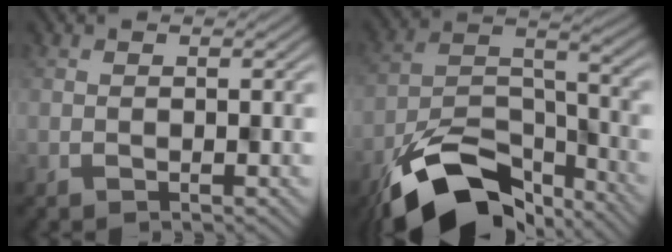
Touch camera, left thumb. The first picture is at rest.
{"total": 14.9, "force": [-10.8, 6.2, 8.1], "torque": [-0.173, -0.015, -0.186]}